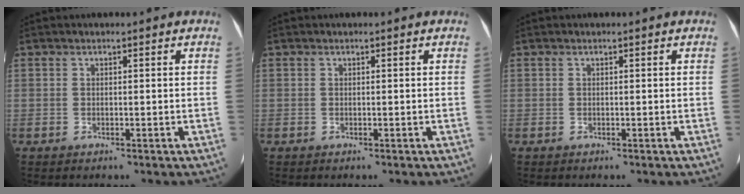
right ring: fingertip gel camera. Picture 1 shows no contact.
{"total": 0.0}
{"total": 0.0}